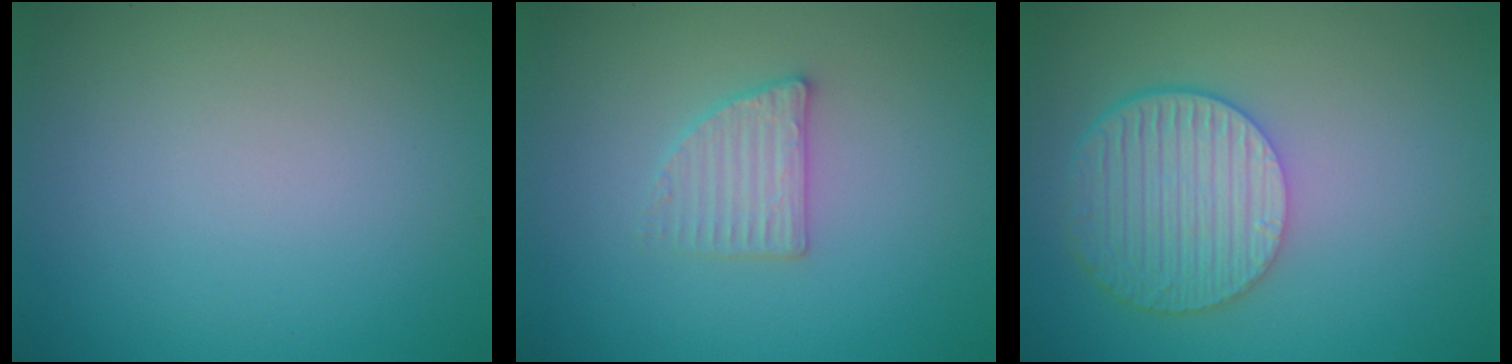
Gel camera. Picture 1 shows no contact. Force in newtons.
{"total": 2.3, "press": 2.2, "slide": 0.5}
{"total": 6.1, "press": 4.8, "slide": 3.8}